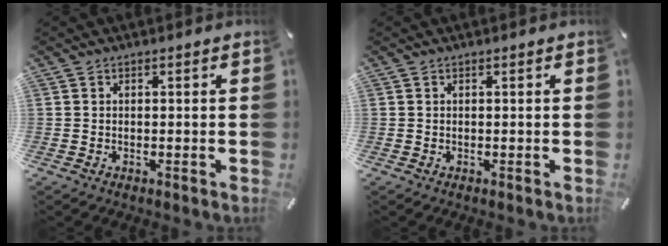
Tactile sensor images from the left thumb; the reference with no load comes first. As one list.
[{"total": 0.0}]